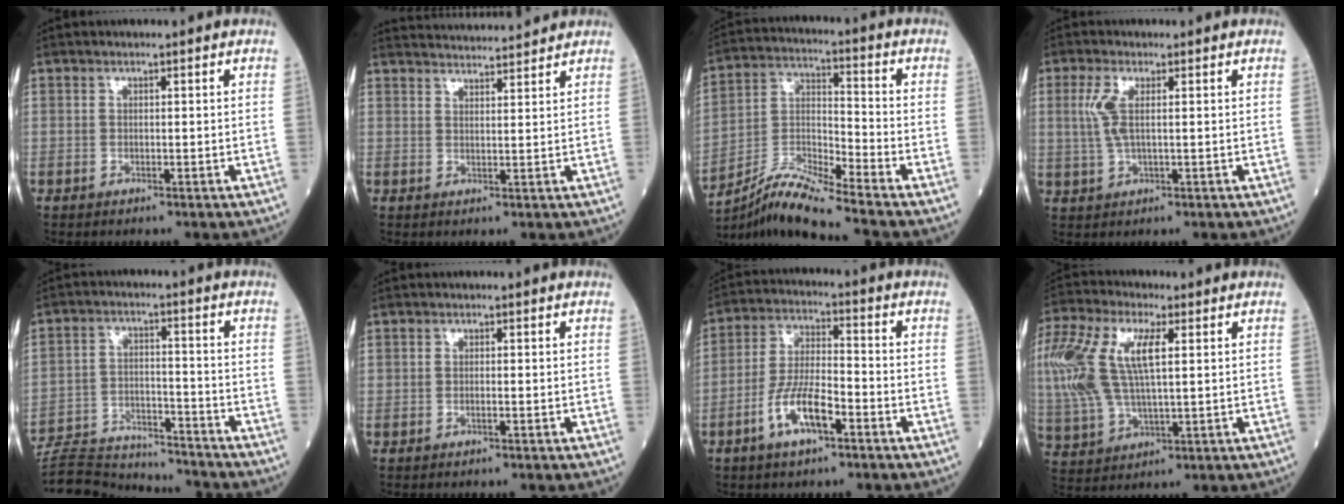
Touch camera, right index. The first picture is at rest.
{"total": 9.8, "force": [9.6, 0.0, 1.8], "torque": [-0.031, 0.018, 0.134]}
{"total": 10.0, "force": [-9.0, -1.6, 4.0], "torque": [-0.092, -0.001, -0.167]}
{"total": 4.3, "force": [1.0, 1.3, 3.9], "torque": [-0.102, 0.004, 0.020]}
{"total": 15.8, "force": [-15.4, 1.5, 2.9], "torque": [-0.058, 0.011, -0.235]}
{"total": 0.6, "force": [-0.1, 0.2, 0.5], "torque": [-0.014, 0.000, -0.002]}
{"total": 8.6, "force": [-4.2, 2.5, 7.0], "torque": [-0.138, 0.004, -0.080]}
{"total": 19.4, "force": [4.8, 8.1, 16.9], "torque": [-0.413, 0.026, 0.091]}